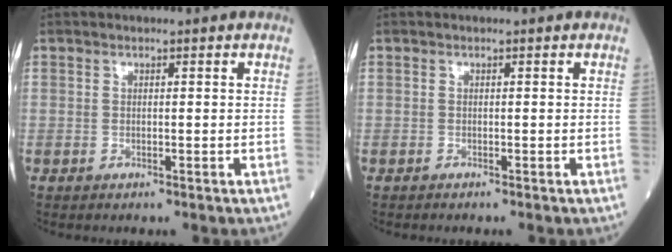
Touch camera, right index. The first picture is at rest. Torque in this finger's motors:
{"motor_torque": [-0.09, 0.01, -0.05, -0.01]}